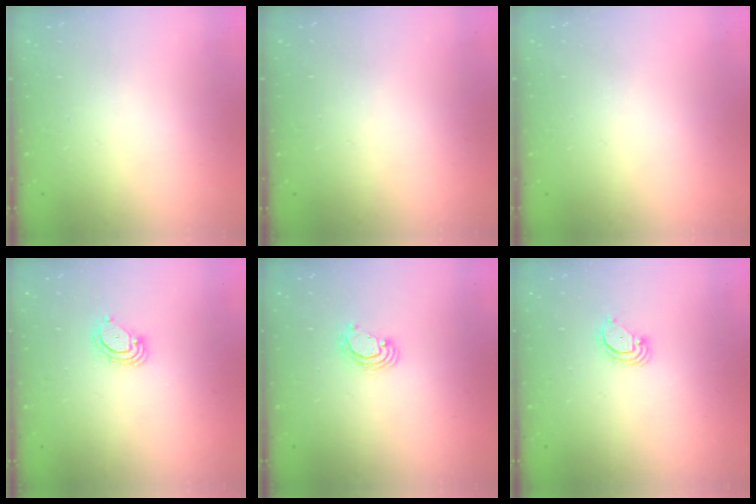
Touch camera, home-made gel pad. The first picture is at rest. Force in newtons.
{"total": 0.0}
{"total": 0.0}
{"total": 3.9, "press": 3.9, "slide": 0.4}
{"total": 2.6, "press": 2.6, "slide": 0.1}
{"total": 3.0, "press": 3.0, "slide": 0.2}